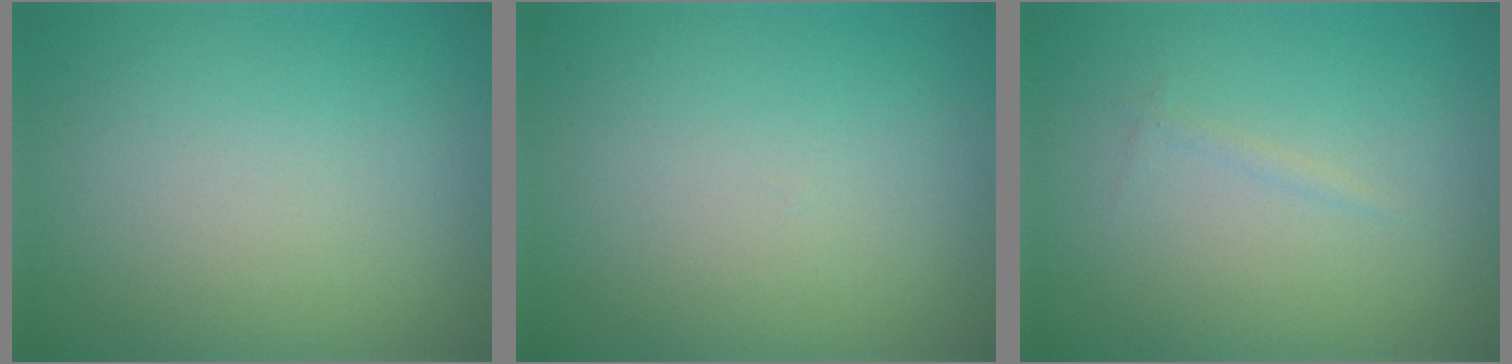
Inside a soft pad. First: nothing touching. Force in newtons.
{"total": 0.0}
{"total": 0.5, "press": 0.5, "slide": 0.0}